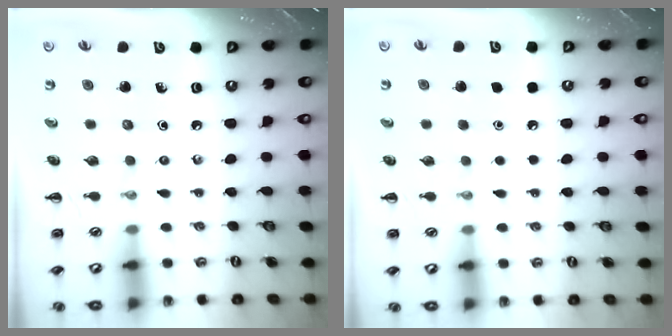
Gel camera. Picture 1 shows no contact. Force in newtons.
{"total": 1.8, "press": 1.8, "slide": 0.1}